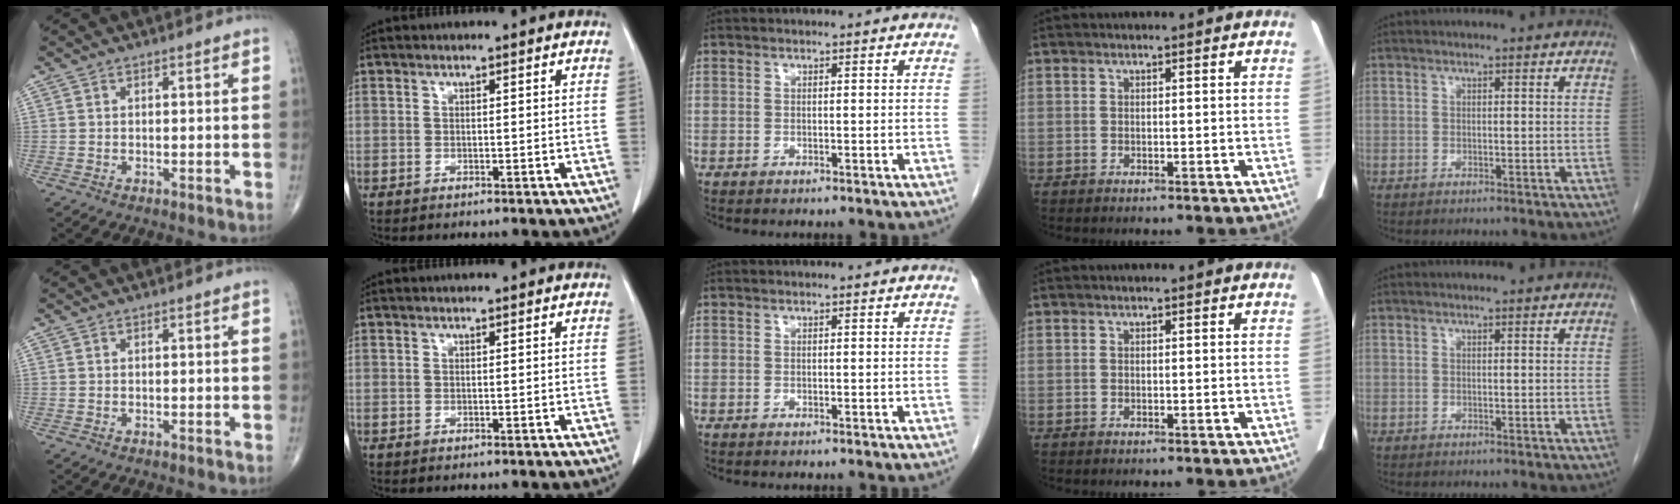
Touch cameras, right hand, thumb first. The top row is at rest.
{}